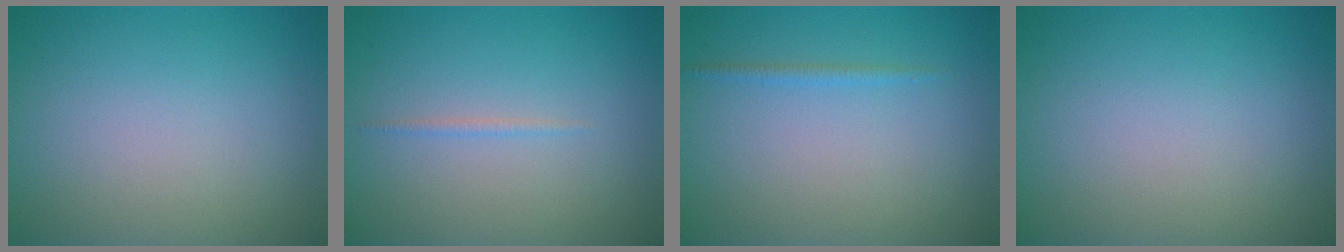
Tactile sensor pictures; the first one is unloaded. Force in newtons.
{"total": 0.6, "press": 0.6, "slide": 0.1}
{"total": 0.8, "press": 0.8, "slide": 0.1}
{"total": 0.0}